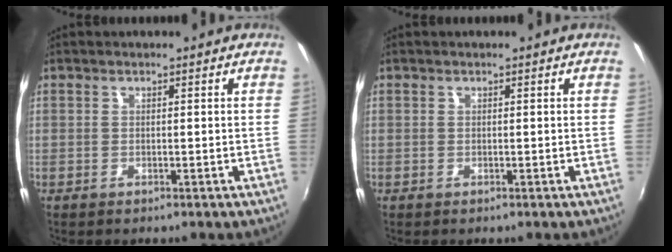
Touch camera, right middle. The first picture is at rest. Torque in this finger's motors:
{"motor_torque": [0.00, 0.00, -0.01, 0.00]}